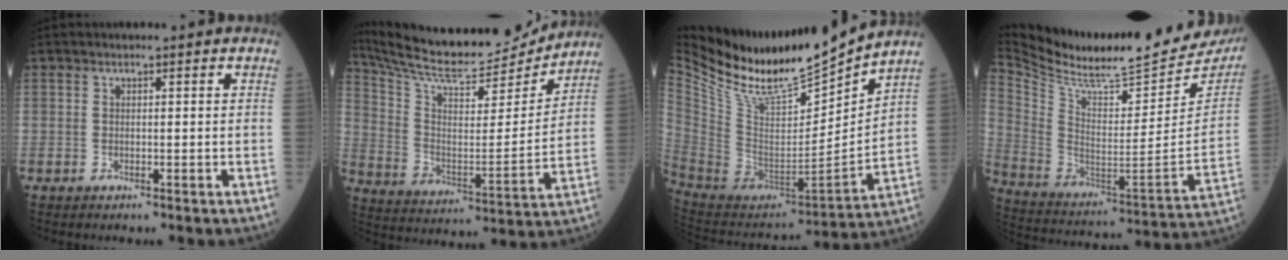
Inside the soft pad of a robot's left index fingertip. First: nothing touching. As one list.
[{"total": 19.7, "force": [18.8, 1.9, 5.4], "torque": [-0.115, -0.031, 0.299]}, {"total": 20.1, "force": [17.7, 2.2, 9.3], "torque": [-0.185, -0.041, 0.323]}, {"total": 28.9, "force": [26.2, 4.5, 11.5], "torque": [-0.223, -0.094, 0.381]}]